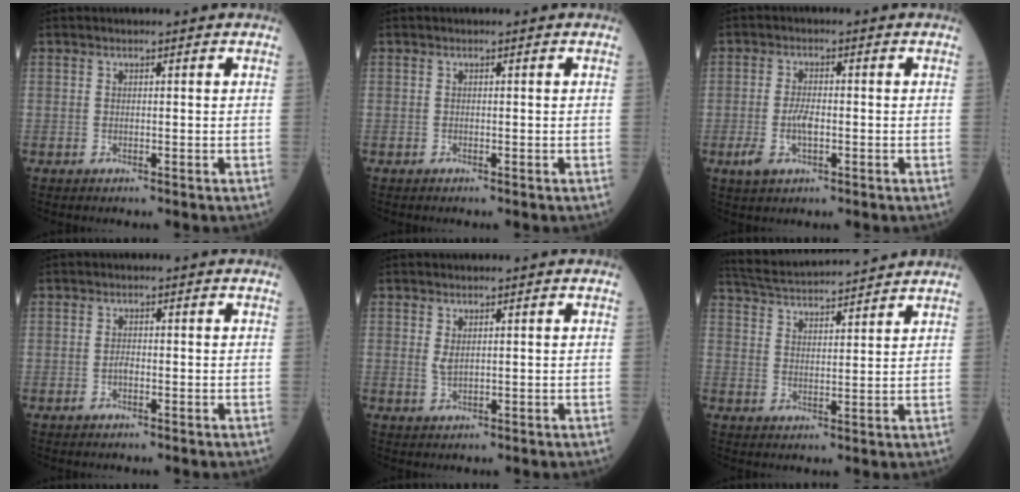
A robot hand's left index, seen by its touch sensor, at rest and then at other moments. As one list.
[{"total": 0.0}, {"total": 4.4, "force": [-1.2, 1.8, 3.8], "torque": [-0.087, 0.000, -0.019]}, {"total": 1.0, "force": [-0.4, 0.5, 0.8], "torque": [-0.016, 0.001, -0.004]}, {"total": 1.4, "force": [0.5, 0.5, 1.2], "torque": [-0.028, -0.003, 0.015]}, {"total": 13.8, "force": [13.1, 0.7, 4.3], "torque": [-0.092, 0.030, 0.207]}]